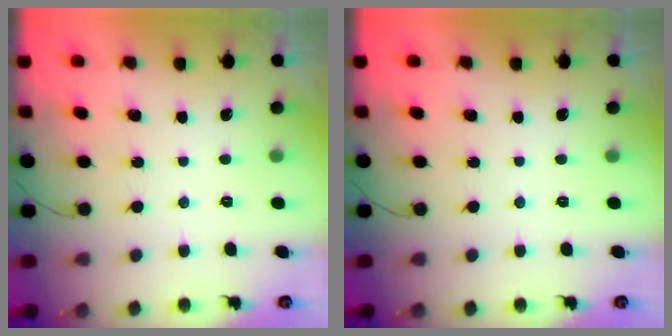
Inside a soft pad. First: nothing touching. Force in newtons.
{"total": 0.0}